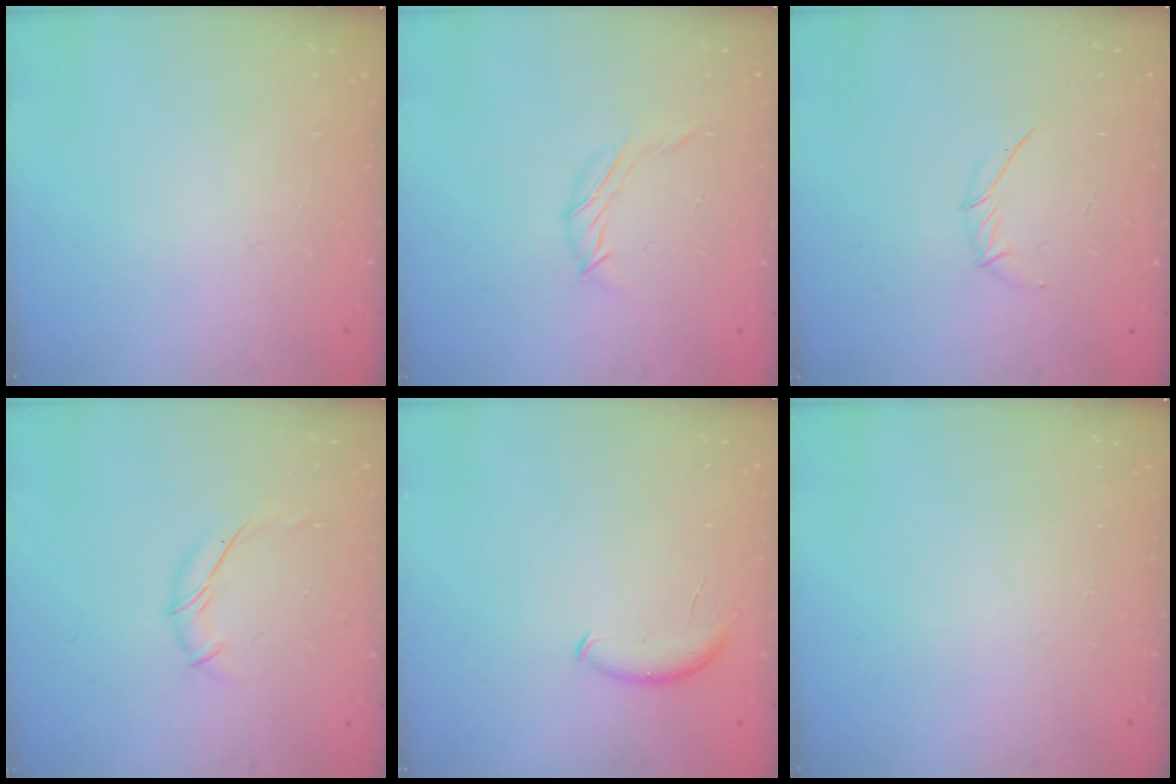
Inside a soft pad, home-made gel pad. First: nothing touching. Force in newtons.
{"total": 5.5, "press": 5.4, "slide": 1.2}
{"total": 4.0, "press": 4.0, "slide": 0.7}
{"total": 7.7, "press": 7.6, "slide": 0.8}
{"total": 6.8, "press": 6.8, "slide": 0.6}
{"total": 0.0}